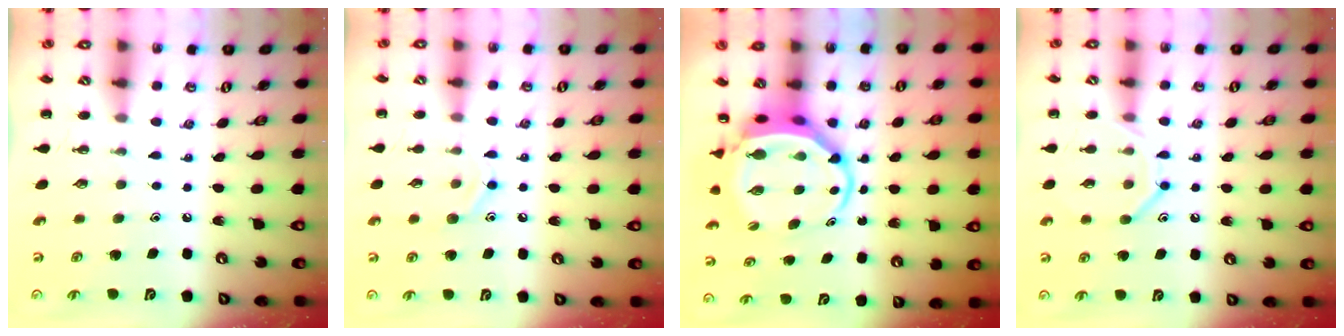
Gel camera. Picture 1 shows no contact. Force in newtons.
{"total": 8.5, "press": 8.4, "slide": 1.3}
{"total": 6.3, "press": 6.2, "slide": 1.5}
{"total": 10.3, "press": 10.3, "slide": 1.0}